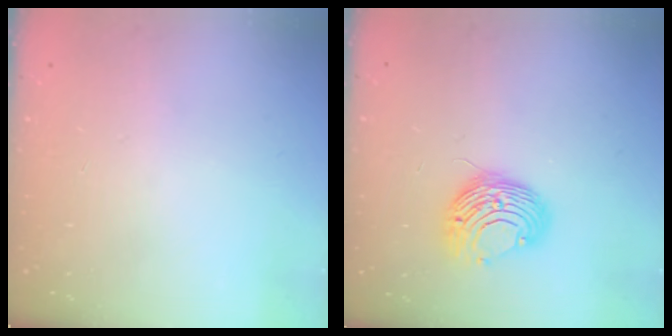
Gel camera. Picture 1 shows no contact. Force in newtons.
{"total": 9.3, "press": 9.3, "slide": 0.3}